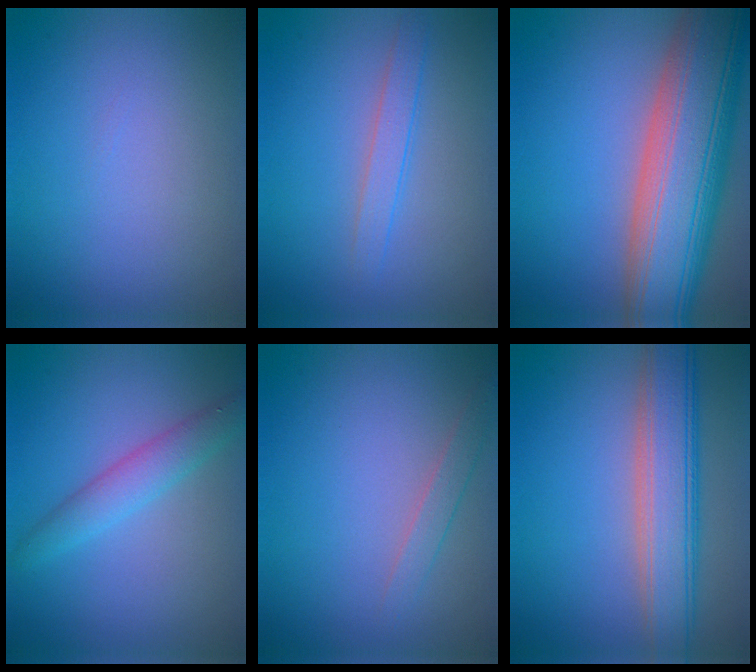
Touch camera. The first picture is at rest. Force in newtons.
{"total": 1.9, "press": 1.9, "slide": 0.1}
{"total": 14.4, "press": 14.3, "slide": 1.1}
{"total": 2.8, "press": 2.8, "slide": 0.0}
{"total": 1.4, "press": 1.4, "slide": 0.1}
{"total": 6.4, "press": 6.4, "slide": 0.3}